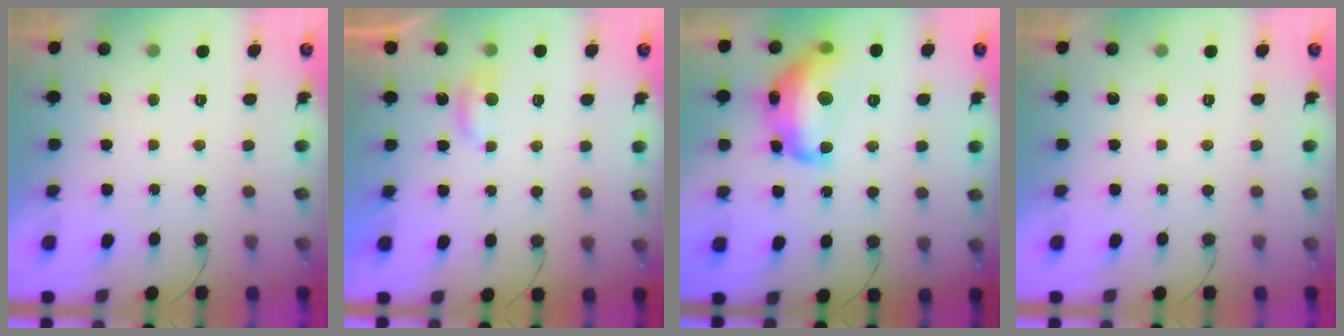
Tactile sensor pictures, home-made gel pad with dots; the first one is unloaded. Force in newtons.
{"total": 3.6, "press": 3.6, "slide": 0.4}
{"total": 17.0, "press": 16.9, "slide": 1.4}
{"total": 0.0}